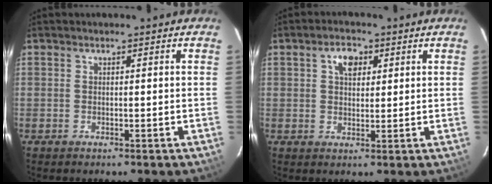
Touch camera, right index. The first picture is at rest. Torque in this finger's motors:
{"motor_torque": [0.03, 0.02, 0.03, 0.05]}